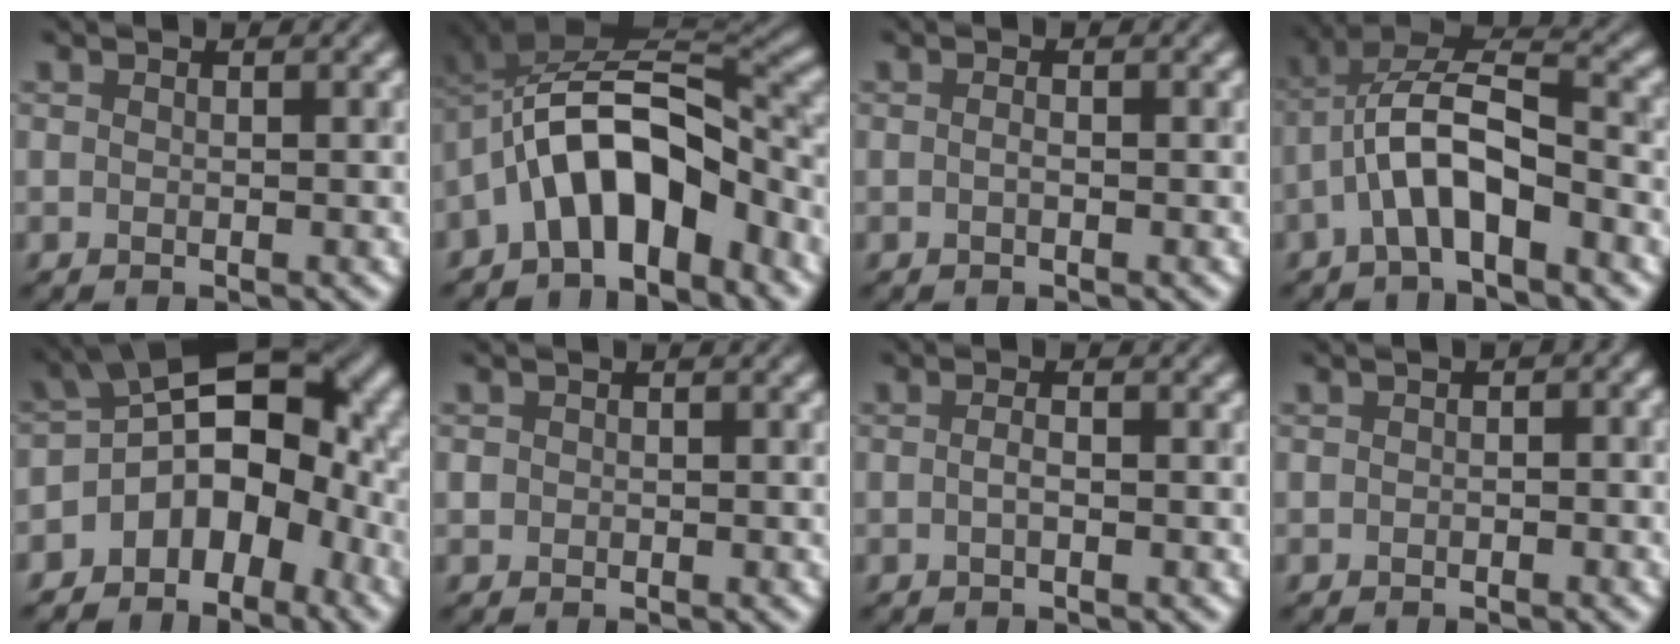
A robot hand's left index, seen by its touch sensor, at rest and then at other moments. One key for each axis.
{"total": 9.8, "fx": -4.0, "fy": 4.5, "fz": 7.8, "tx": -0.120, "ty": 0.024, "tz": -0.077}
{"total": 0.6, "fx": -0.2, "fy": 0.2, "fz": 0.5, "tx": -0.013, "ty": 0.000, "tz": -0.004}
{"total": 6.6, "fx": -2.5, "fy": 2.4, "fz": 5.6, "tx": -0.111, "ty": 0.019, "tz": -0.048}
{"total": 10.1, "fx": -3.3, "fy": 6.3, "fz": 7.2, "tx": -0.084, "ty": 0.015, "tz": -0.070}
{"total": 0.7, "fx": -0.1, "fy": 0.7, "fz": 0.1, "tx": 0.002, "ty": -0.004, "tz": -0.003}
{"total": 1.0, "fx": -0.2, "fy": 0.3, "fz": 0.9, "tx": -0.021, "ty": 0.001, "tz": -0.006}
{"total": 1.5, "fx": -0.2, "fy": 0.9, "fz": 1.2, "tx": -0.015, "ty": 0.000, "tz": -0.004}